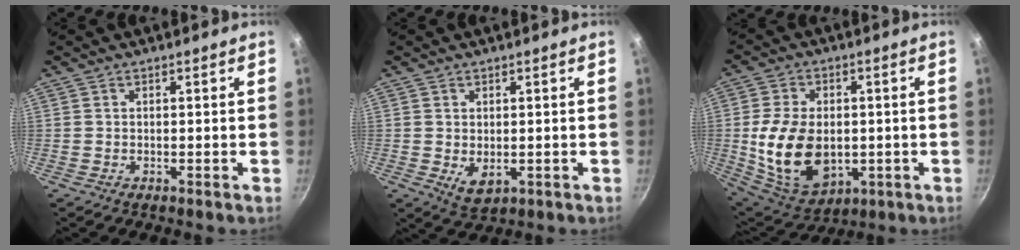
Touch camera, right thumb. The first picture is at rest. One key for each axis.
{"total": 4.2, "fx": -0.4, "fy": 2.7, "fz": 3.2, "tx": -0.051, "ty": -0.014, "tz": -0.001}
{"total": 16.4, "fx": -1.3, "fy": 11.0, "fz": 12.1, "tx": -0.209, "ty": -0.006, "tz": -0.006}